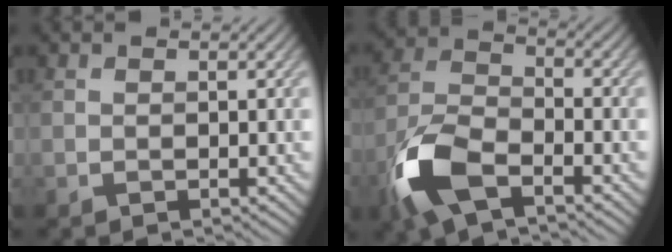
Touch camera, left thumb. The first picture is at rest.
{"total": 10.5, "force": [-5.9, 4.6, 7.3], "torque": [-0.172, -0.013, -0.133]}